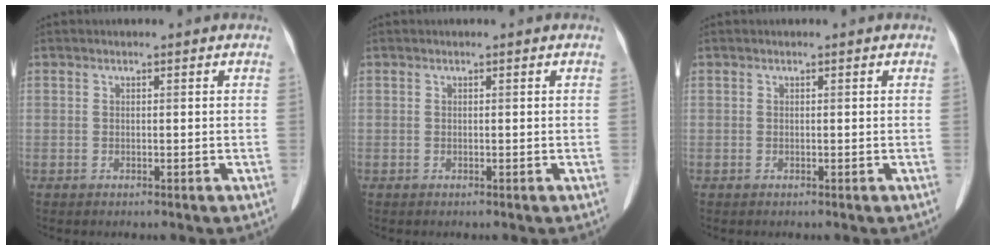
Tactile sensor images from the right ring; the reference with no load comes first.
{"total": 0.0}
{"total": 0.0}